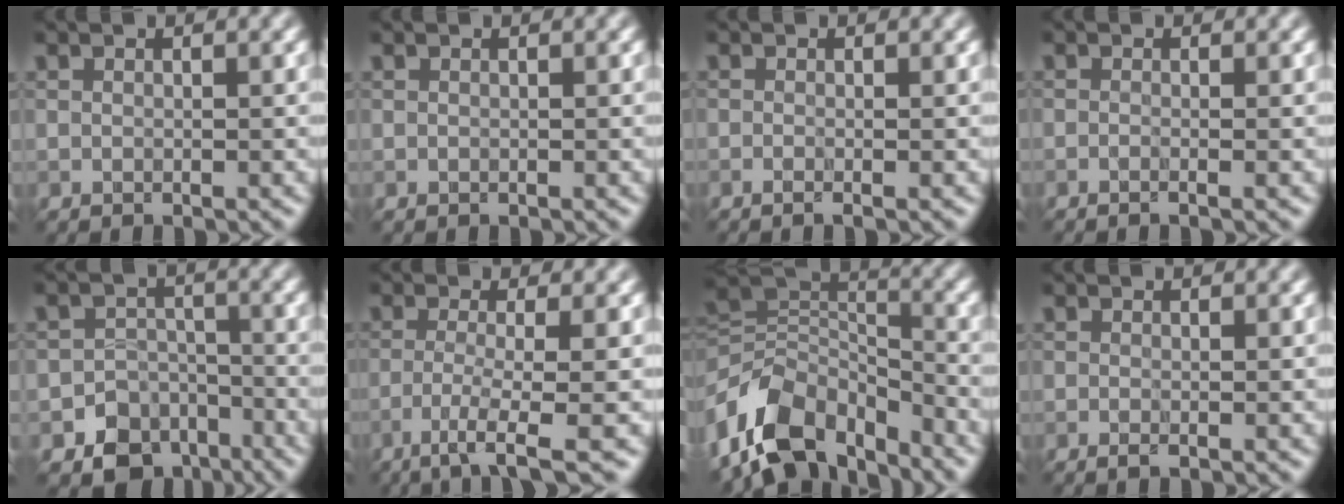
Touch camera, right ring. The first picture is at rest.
{"total": 0.0}
{"total": 0.8, "force": [-0.3, 0.2, 0.8], "torque": [-0.011, -0.007, -0.005]}
{"total": 1.4, "force": [-0.2, 0.6, 1.2], "torque": [-0.001, -0.008, -0.020]}
{"total": 5.5, "force": [-3.4, 4.1, 1.4], "torque": [0.002, 0.001, -0.052]}
{"total": 4.4, "force": [-2.1, 0.5, 3.8], "torque": [-0.063, -0.004, -0.048]}
{"total": 10.4, "force": [-6.0, 6.2, 5.9], "torque": [-0.104, 0.005, -0.122]}
{"total": 0.8, "force": [-0.3, 0.1, 0.7], "torque": [-0.012, -0.005, -0.005]}